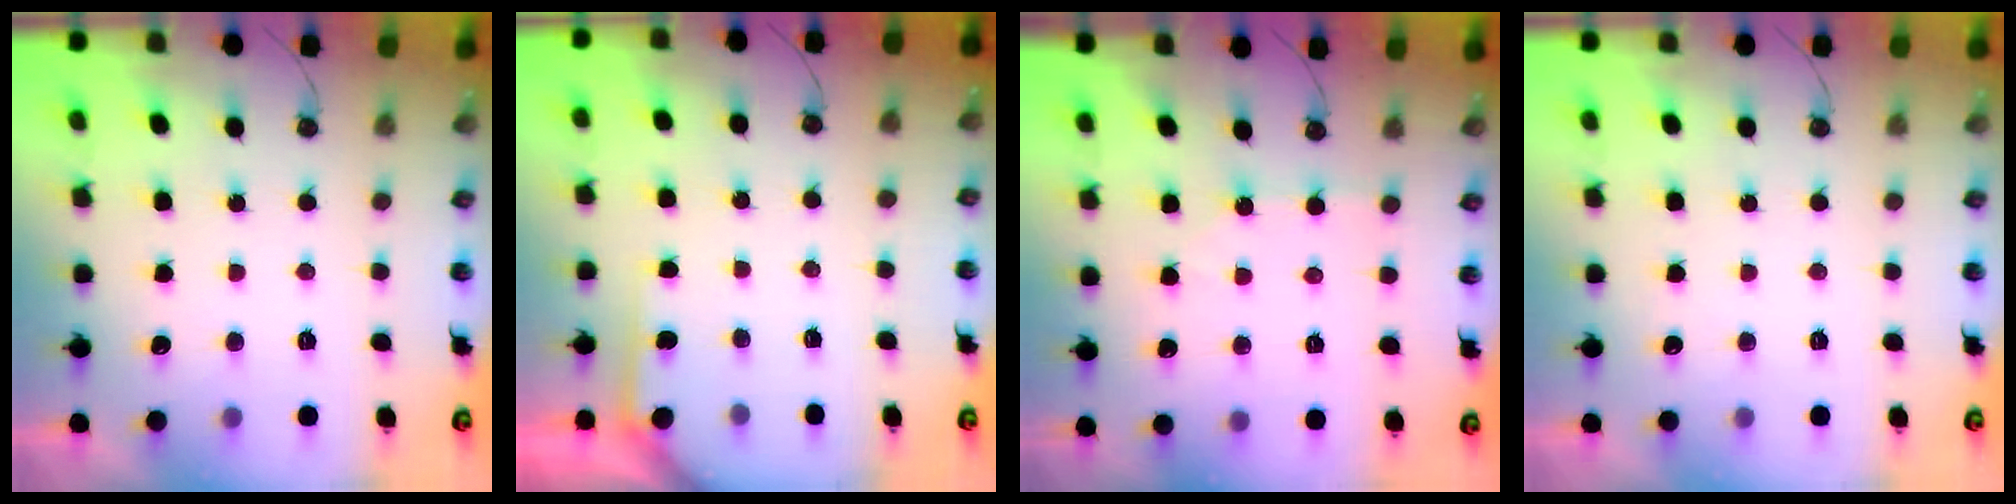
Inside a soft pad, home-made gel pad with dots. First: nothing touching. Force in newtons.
{"total": 3.2, "press": 3.2, "slide": 0.2}
{"total": 2.5, "press": 2.5, "slide": 0.5}
{"total": 0.0}